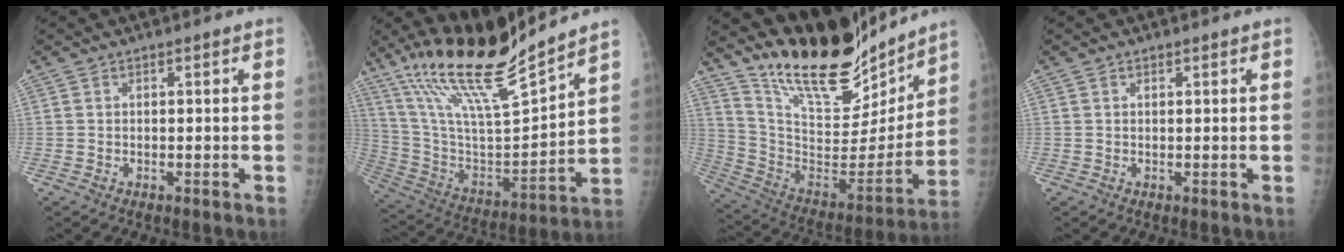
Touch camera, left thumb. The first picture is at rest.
{"total": 20.8, "force": [17.0, 2.6, 11.8], "torque": [-0.182, -0.087, 0.319]}
{"total": 25.2, "force": [20.5, 8.4, 12.1], "torque": [-0.164, -0.109, 0.342]}
{"total": 0.5, "force": [0.4, 0.3, 0.2], "torque": [-0.002, -0.002, 0.005]}